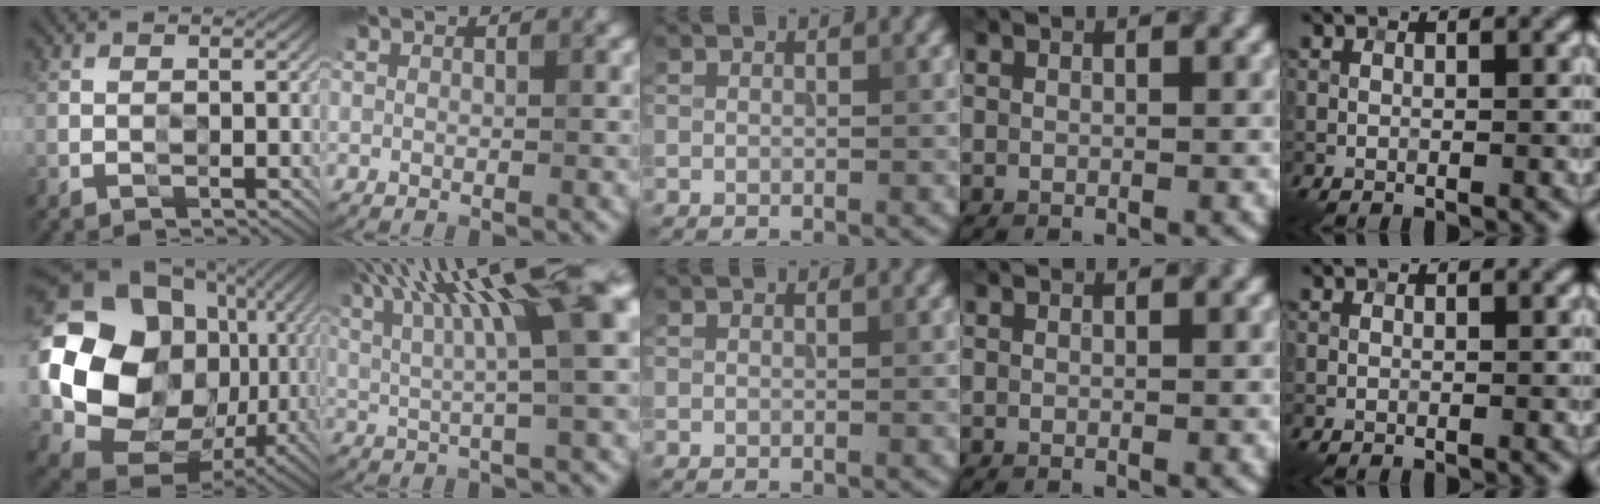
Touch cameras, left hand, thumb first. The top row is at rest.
{"thumb": {"total": 19.9, "force": [0.3, 16.9, 10.6], "torque": [-0.259, -0.044, 0.041]}, "index": {"total": 13.5, "force": [5.2, 2.7, 12.1], "torque": [-0.171, 0.020, 0.083]}}